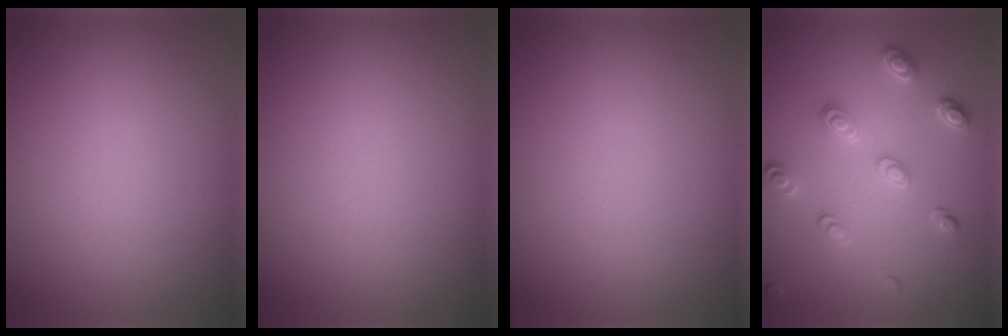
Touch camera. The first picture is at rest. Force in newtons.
{"total": 0.0}
{"total": 0.0}
{"total": 2.8, "press": 2.6, "slide": 1.1}